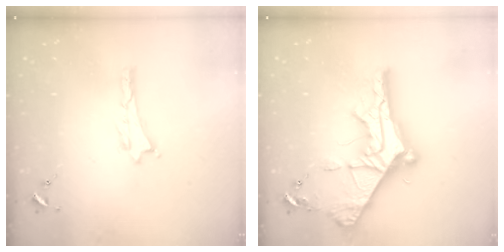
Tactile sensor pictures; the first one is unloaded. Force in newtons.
{"total": 10.8, "press": 10.7, "slide": 1.2}